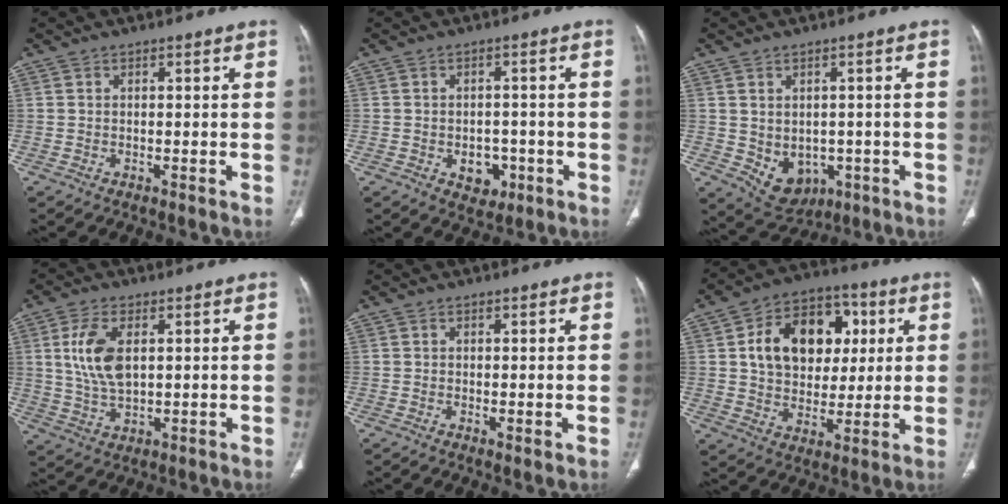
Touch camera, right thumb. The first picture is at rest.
{"total": 5.0, "force": [-1.8, 3.7, 2.9], "torque": [-0.016, 0.011, -0.016]}
{"total": 8.1, "force": [-2.0, 6.3, 4.7], "torque": [-0.050, 0.005, -0.005]}
{"total": 9.3, "force": [2.2, 4.9, 7.6], "torque": [-0.156, -0.008, 0.047]}
{"total": 0.9, "force": [0.0, 0.3, 0.8], "torque": [-0.018, -0.006, -0.001]}
{"total": 17.6, "force": [4.0, 12.8, 11.4], "torque": [-0.144, 0.009, 0.065]}